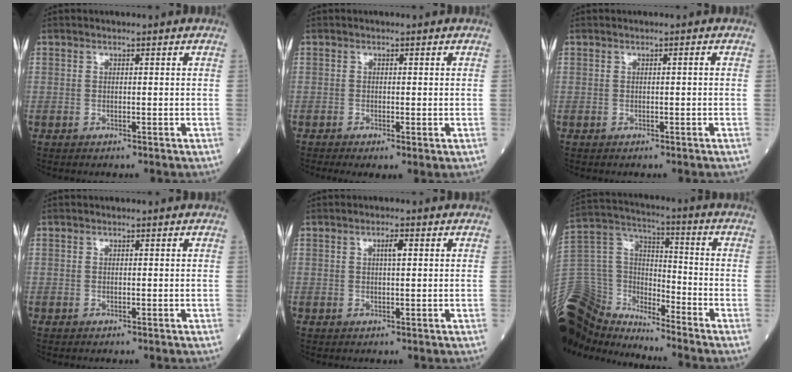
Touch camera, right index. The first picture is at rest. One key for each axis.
{"total": 2.2, "fx": -0.9, "fy": 0.6, "fz": 1.9, "tx": -0.032, "ty": -0.006, "tz": -0.012}
{"total": 0.0}
{"total": 0.0}
{"total": 1.6, "fx": 0.5, "fy": 0.2, "fz": 1.6, "tx": -0.027, "ty": 0.002, "tz": 0.007}
{"total": 17.8, "fx": -16.6, "fy": 4.4, "fz": 4.7, "tx": -0.118, "ty": 0.036, "tz": -0.305}